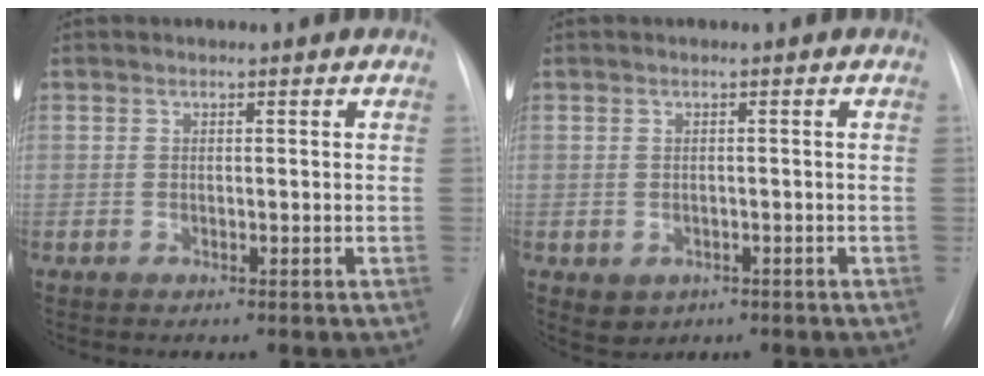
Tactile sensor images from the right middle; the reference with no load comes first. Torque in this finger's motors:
{"motor_torque": [0.31, -0.26, 0.02, 0.00]}